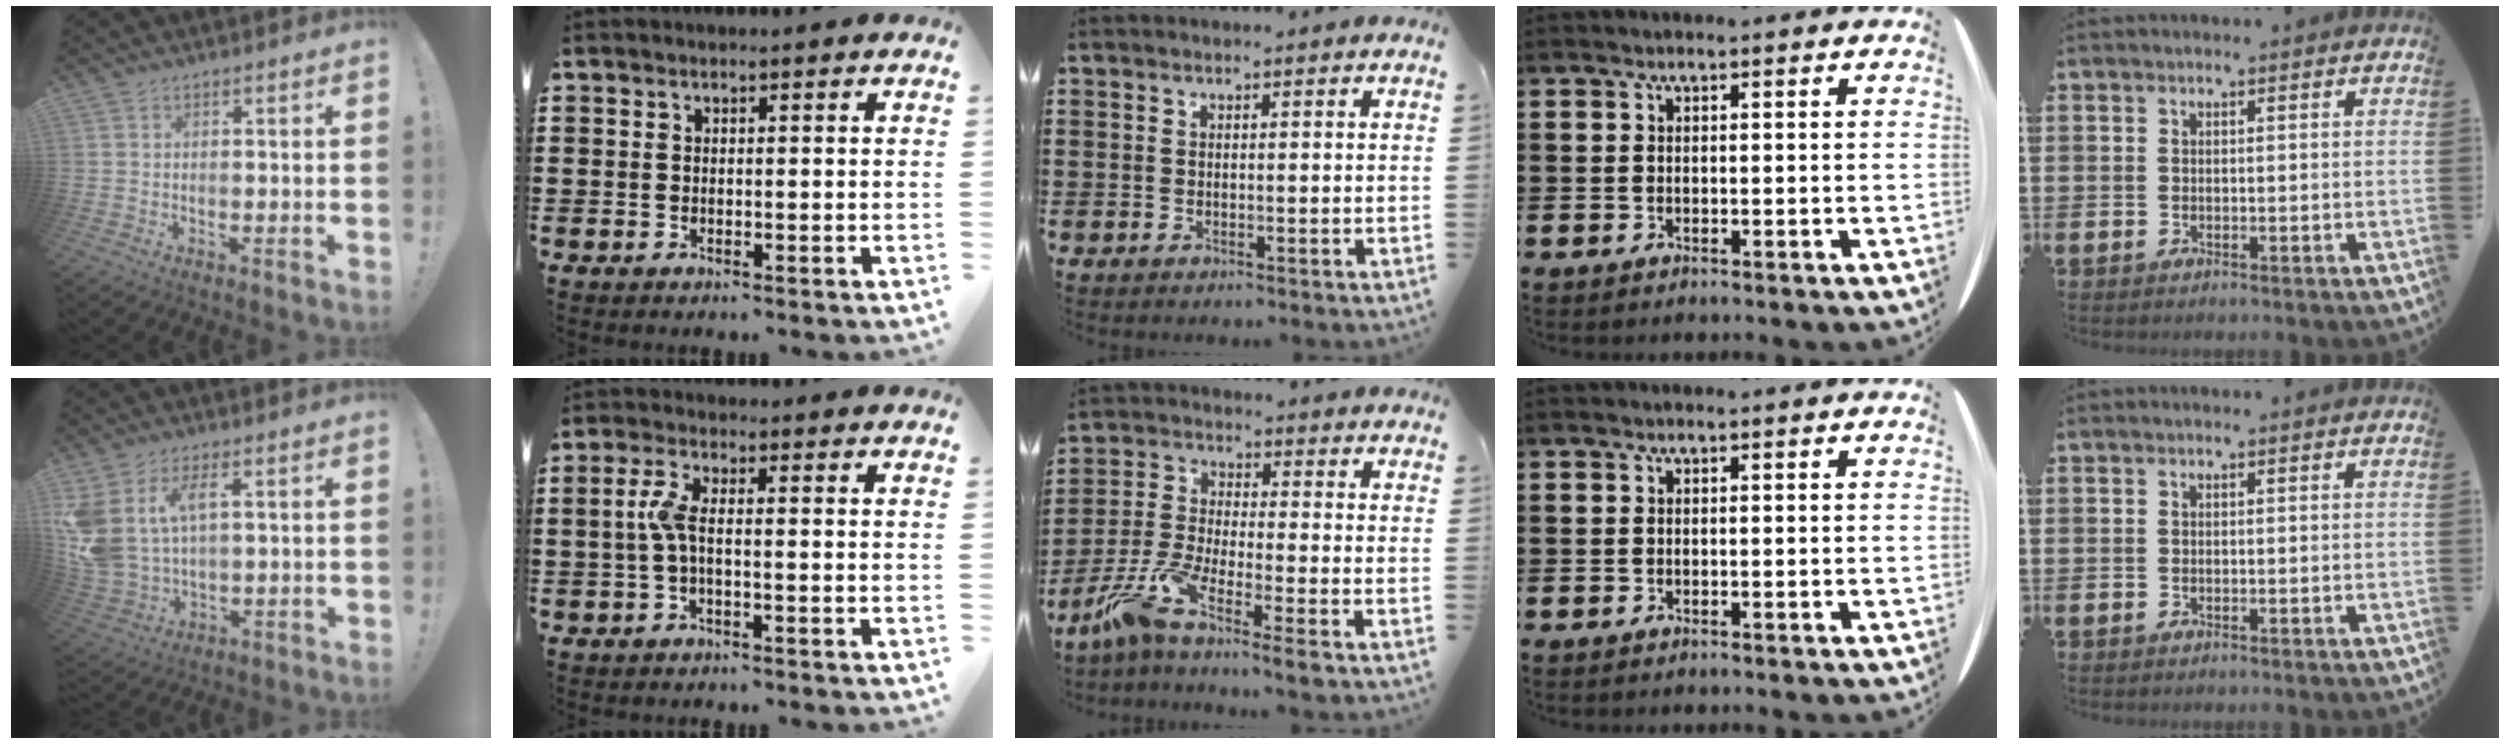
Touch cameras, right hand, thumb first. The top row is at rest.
{"thumb": {"total": 10.4, "force": [4.0, 5.9, 7.7], "torque": [-0.164, -0.014, 0.075]}, "index": {"total": 4.2, "force": [-0.7, 1.1, 4.0], "torque": [-0.096, -0.004, -0.021]}, "middle": {"total": 7.7, "force": [-6.0, 0.9, 4.8], "torque": [-0.120, -0.012, -0.120]}}